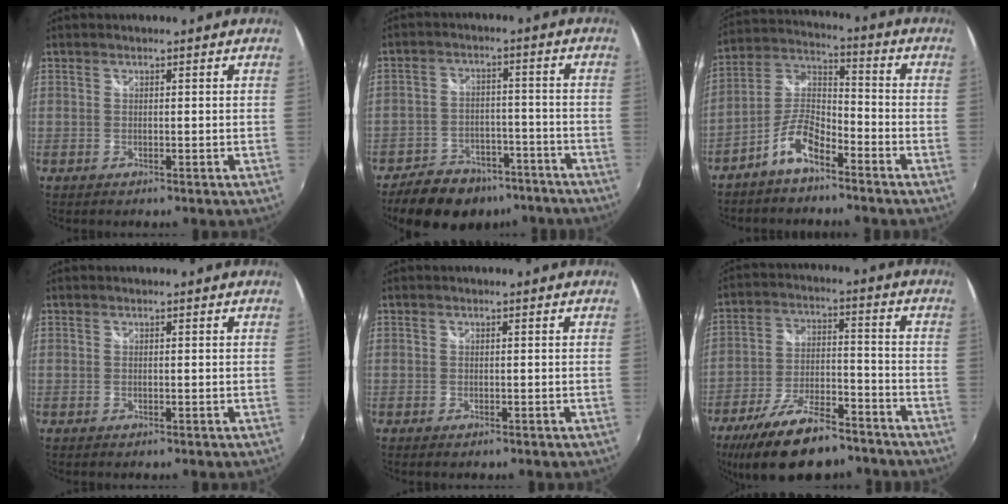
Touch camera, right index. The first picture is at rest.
{"total": 15.4, "force": [-11.6, 8.7, 5.3], "torque": [-0.130, 0.023, -0.153]}
{"total": 8.4, "force": [-5.7, 2.9, 5.5], "torque": [-0.129, 0.020, -0.110]}
{"total": 0.0}
{"total": 0.6, "force": [-0.4, 0.3, 0.2], "torque": [-0.005, -0.004, -0.009]}
{"total": 18.5, "force": [-13.9, 6.9, 10.1], "torque": [-0.200, -0.013, -0.221]}